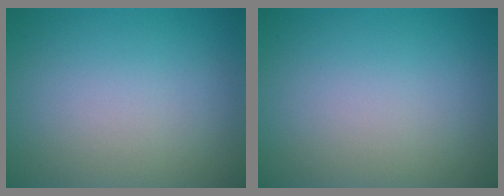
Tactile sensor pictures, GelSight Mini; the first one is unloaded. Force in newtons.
{"total": 0.0}